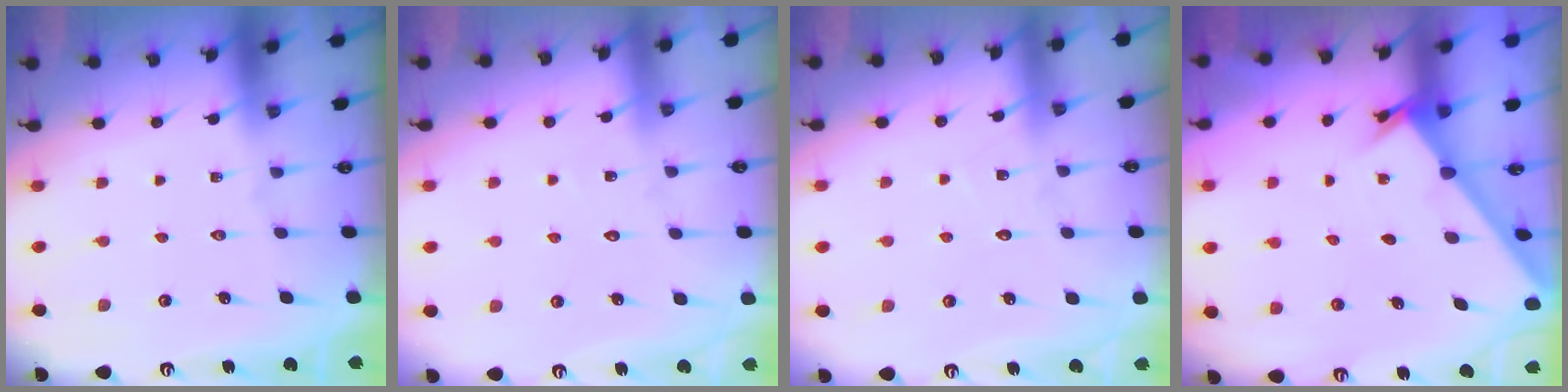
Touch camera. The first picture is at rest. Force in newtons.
{"total": 4.5, "press": 4.4, "slide": 0.5}
{"total": 5.7, "press": 5.7, "slide": 0.6}
{"total": 2.0, "press": 2.0, "slide": 0.1}